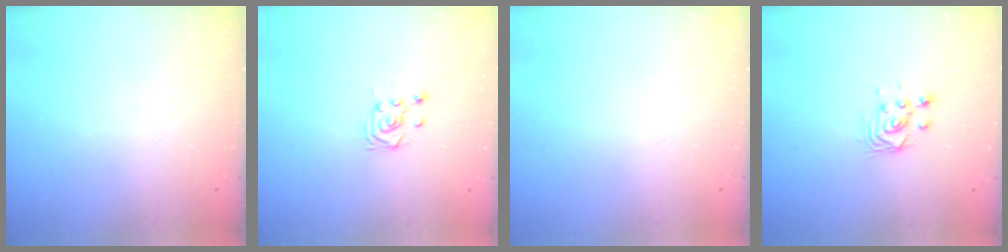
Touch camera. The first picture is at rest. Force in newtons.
{"total": 3.6, "press": 3.5, "slide": 1.2}
{"total": 0.0}
{"total": 3.0, "press": 3.0, "slide": 0.1}